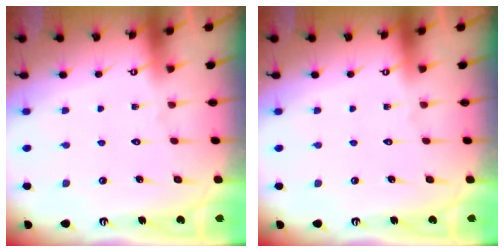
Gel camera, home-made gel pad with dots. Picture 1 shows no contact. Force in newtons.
{"total": 0.0}